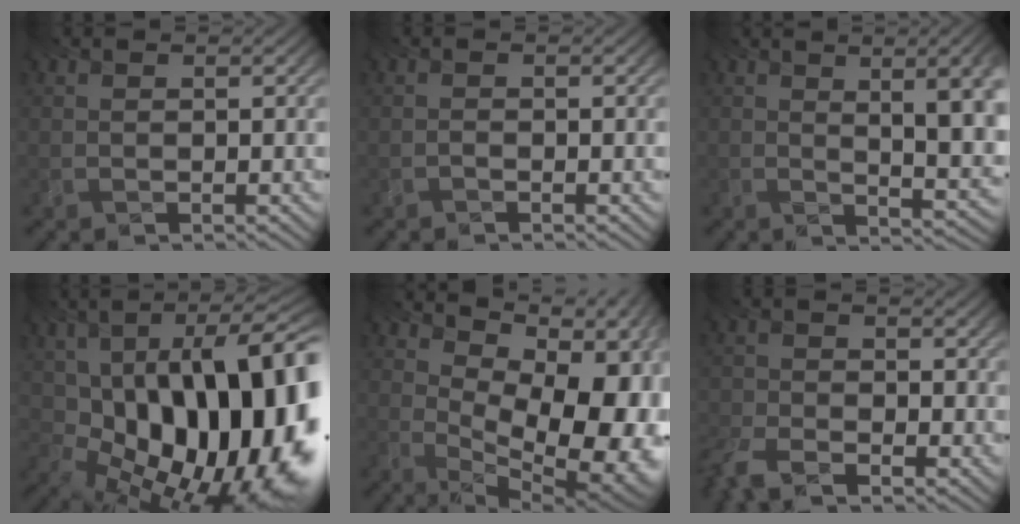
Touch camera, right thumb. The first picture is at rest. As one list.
[{"total": 0.7, "force": [-0.7, 0.1, 0.1], "torque": [-0.005, -0.001, -0.016]}, {"total": 12.7, "force": [3.8, 4.9, 11.1], "torque": [-0.141, 0.025, 0.044]}, {"total": 20.1, "force": [-0.8, 10.2, 17.2], "torque": [-0.234, 0.004, -0.020]}, {"total": 13.5, "force": [2.4, 7.0, 11.3], "torque": [-0.146, 0.008, 0.042]}, {"total": 5.4, "force": [-3.9, 2.9, 2.3], "torque": [-0.069, -0.020, -0.084]}]